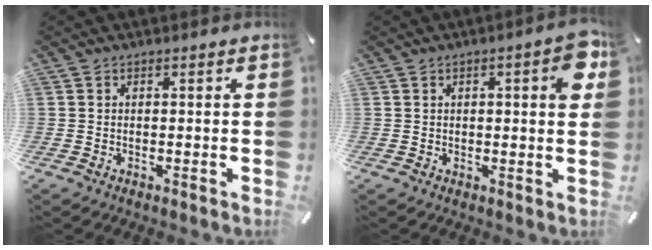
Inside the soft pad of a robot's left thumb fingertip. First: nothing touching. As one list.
[{"total": 6.2, "force": [1.7, 2.0, 5.6], "torque": [-0.072, -0.002, 0.021]}]